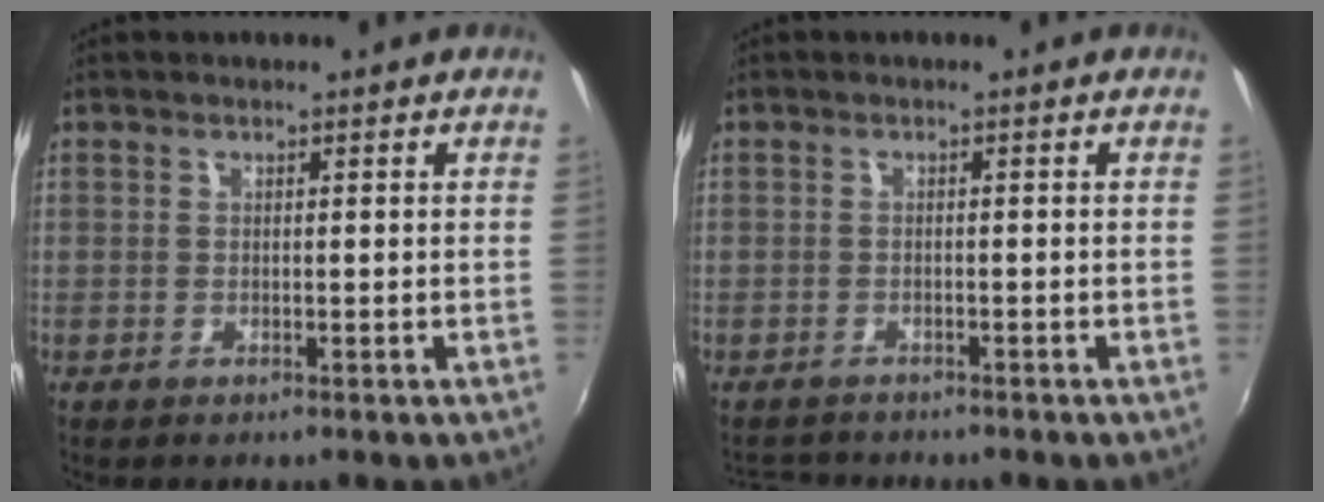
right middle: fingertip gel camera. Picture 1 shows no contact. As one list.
[{"total": 1.5, "force": [-1.4, 0.5, 0.3], "torque": [-0.009, -0.004, -0.019]}]